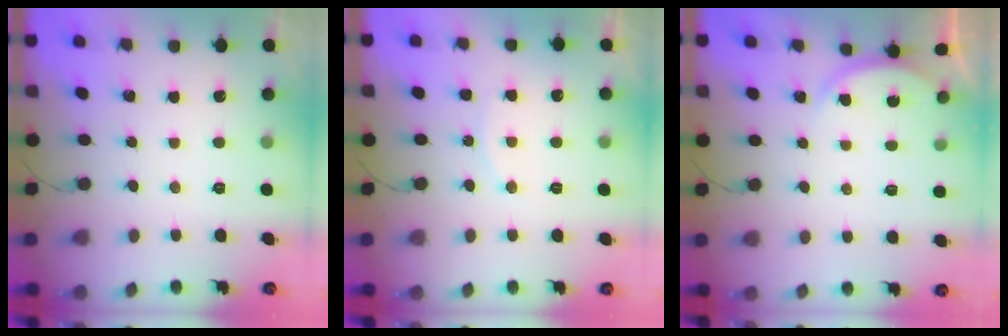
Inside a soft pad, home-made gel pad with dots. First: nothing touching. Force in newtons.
{"total": 6.3, "press": 6.3, "slide": 0.2}
{"total": 2.4, "press": 2.4, "slide": 0.3}